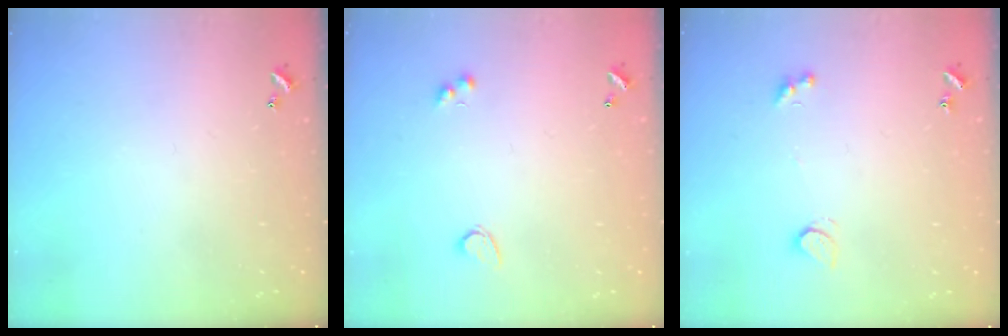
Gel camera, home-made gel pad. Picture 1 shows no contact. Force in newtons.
{"total": 2.8, "press": 2.6, "slide": 1.2}
{"total": 1.7, "press": 1.6, "slide": 0.6}